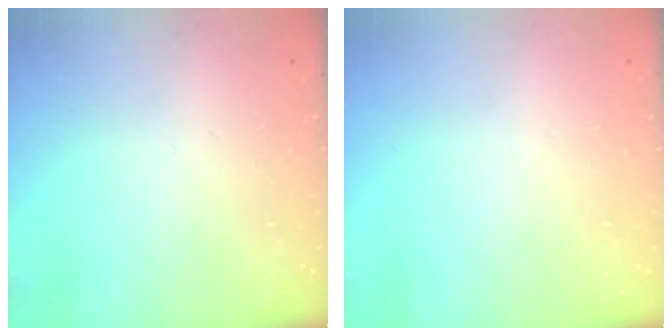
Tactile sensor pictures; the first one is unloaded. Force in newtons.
{"total": 0.0}